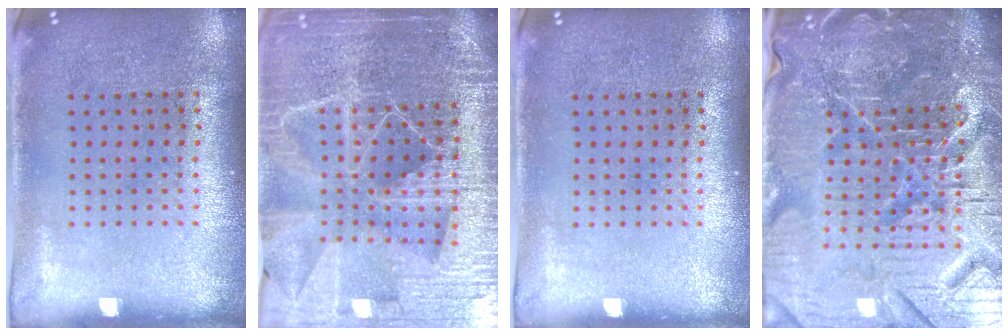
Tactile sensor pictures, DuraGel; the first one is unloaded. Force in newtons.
{"total": 5.9, "press": 5.2, "slide": 2.8}
{"total": 0.0}
{"total": 7.2, "press": 6.4, "slide": 3.4}